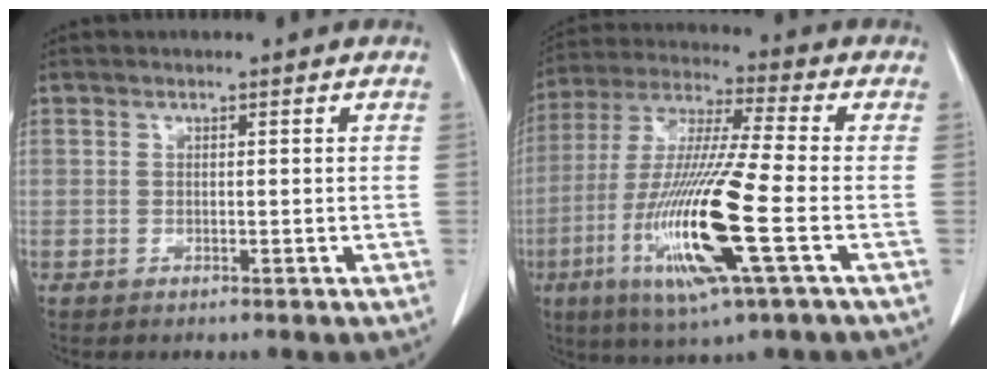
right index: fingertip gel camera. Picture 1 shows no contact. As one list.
[{"total": 17.8, "force": [-5.3, 0.3, 17.0], "torque": [-0.353, -0.022, -0.102]}]